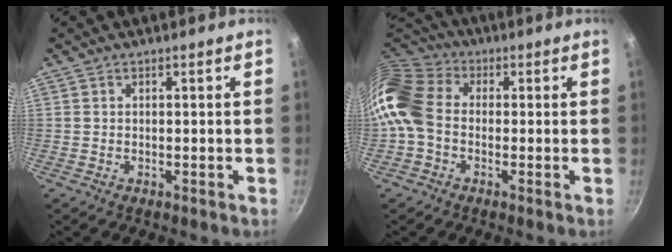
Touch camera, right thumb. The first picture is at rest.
{"total": 10.7, "force": [-1.0, 8.1, 6.9], "torque": [-0.117, 0.024, -0.041]}